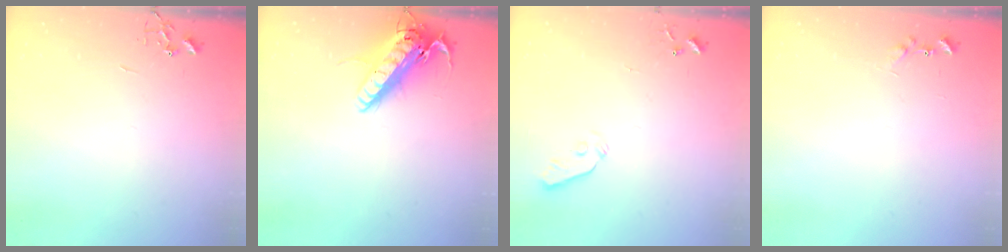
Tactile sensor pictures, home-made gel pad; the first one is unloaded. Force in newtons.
{"total": 17.8, "press": 17.5, "slide": 3.3}
{"total": 3.3, "press": 3.2, "slide": 0.7}
{"total": 7.1, "press": 7.0, "slide": 0.5}